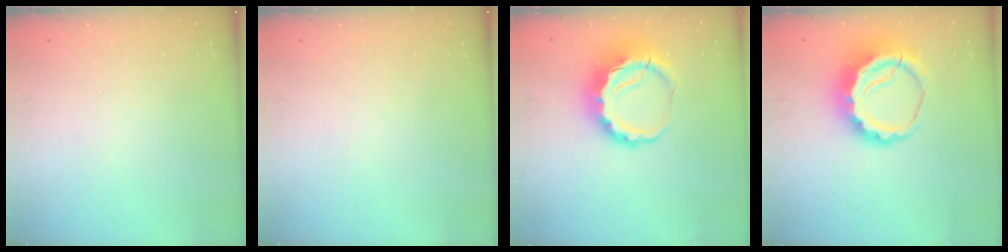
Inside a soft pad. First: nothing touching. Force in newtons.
{"total": 0.0}
{"total": 8.5, "press": 8.2, "slide": 2.1}
{"total": 10.2, "press": 10.1, "slide": 1.7}